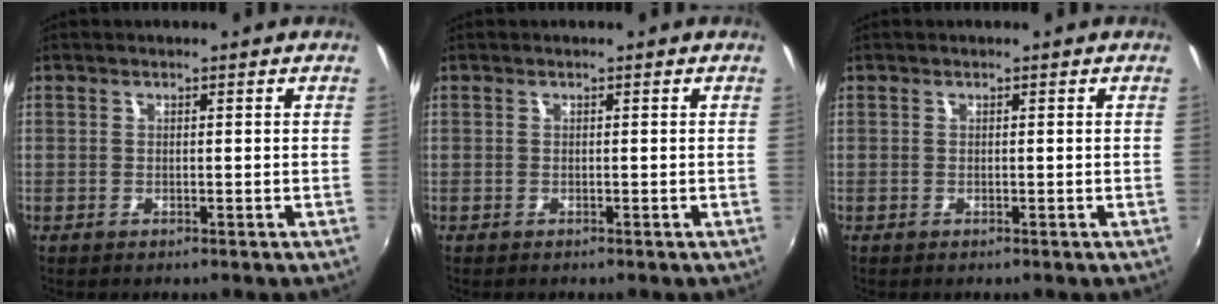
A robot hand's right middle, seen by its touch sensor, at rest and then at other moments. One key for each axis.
{"total": 0.0}
{"total": 0.0}